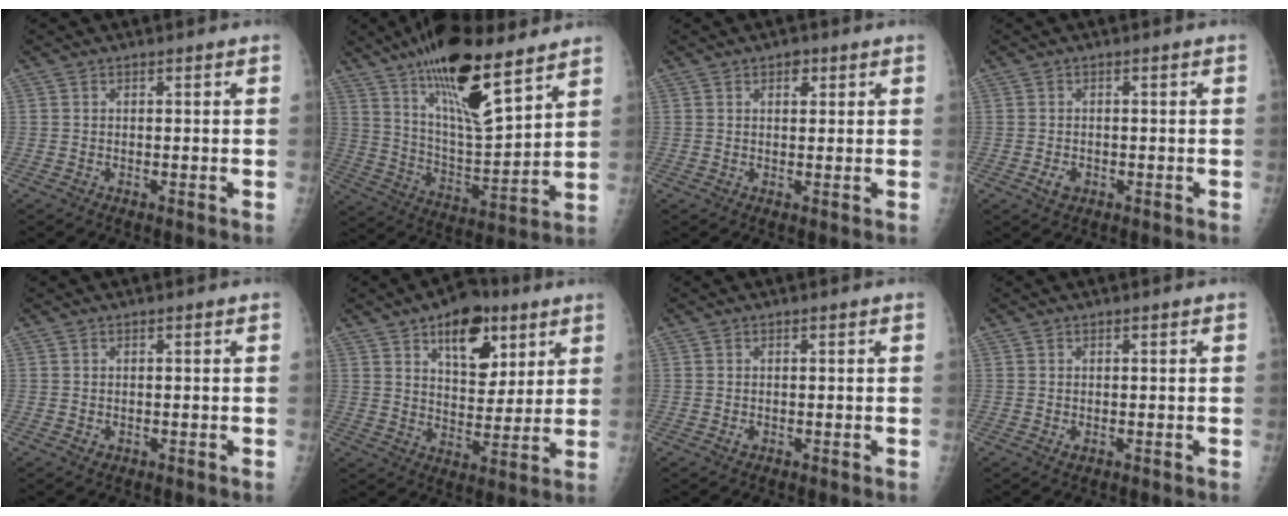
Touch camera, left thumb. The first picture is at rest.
{"total": 19.5, "force": [12.8, 5.5, 13.6], "torque": [-0.213, -0.070, 0.227]}
{"total": 2.3, "force": [1.2, 1.5, 1.3], "torque": [-0.006, -0.003, 0.015]}
{"total": 2.2, "force": [-0.8, 1.6, 1.2], "torque": [-0.016, 0.001, -0.010]}
{"total": 0.9, "force": [-0.2, 0.8, 0.4], "torque": [-0.004, 0.000, 0.001]}
{"total": 13.9, "force": [7.4, 7.8, 8.9], "torque": [-0.088, -0.035, 0.113]}
{"total": 0.8, "force": [-0.2, 0.6, 0.5], "torque": [-0.004, 0.000, -0.001]}
{"total": 1.1, "force": [-0.2, 0.8, 0.7], "torque": [-0.009, -0.002, 0.000]}